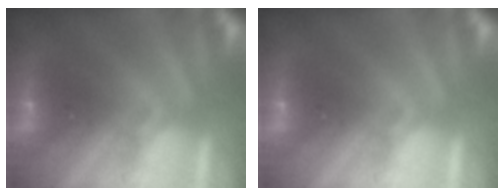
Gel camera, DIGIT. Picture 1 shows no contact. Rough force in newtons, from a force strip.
{"total": 0.0}